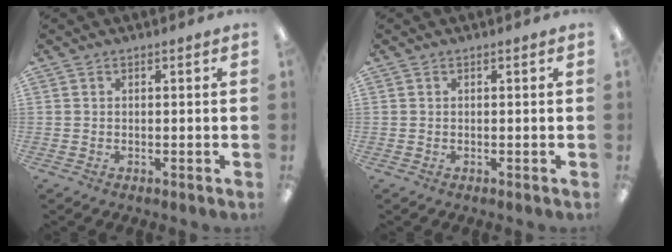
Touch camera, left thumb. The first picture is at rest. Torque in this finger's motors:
{"motor_torque": [0.00, 0.00, -0.13, 0.11, 0.00]}